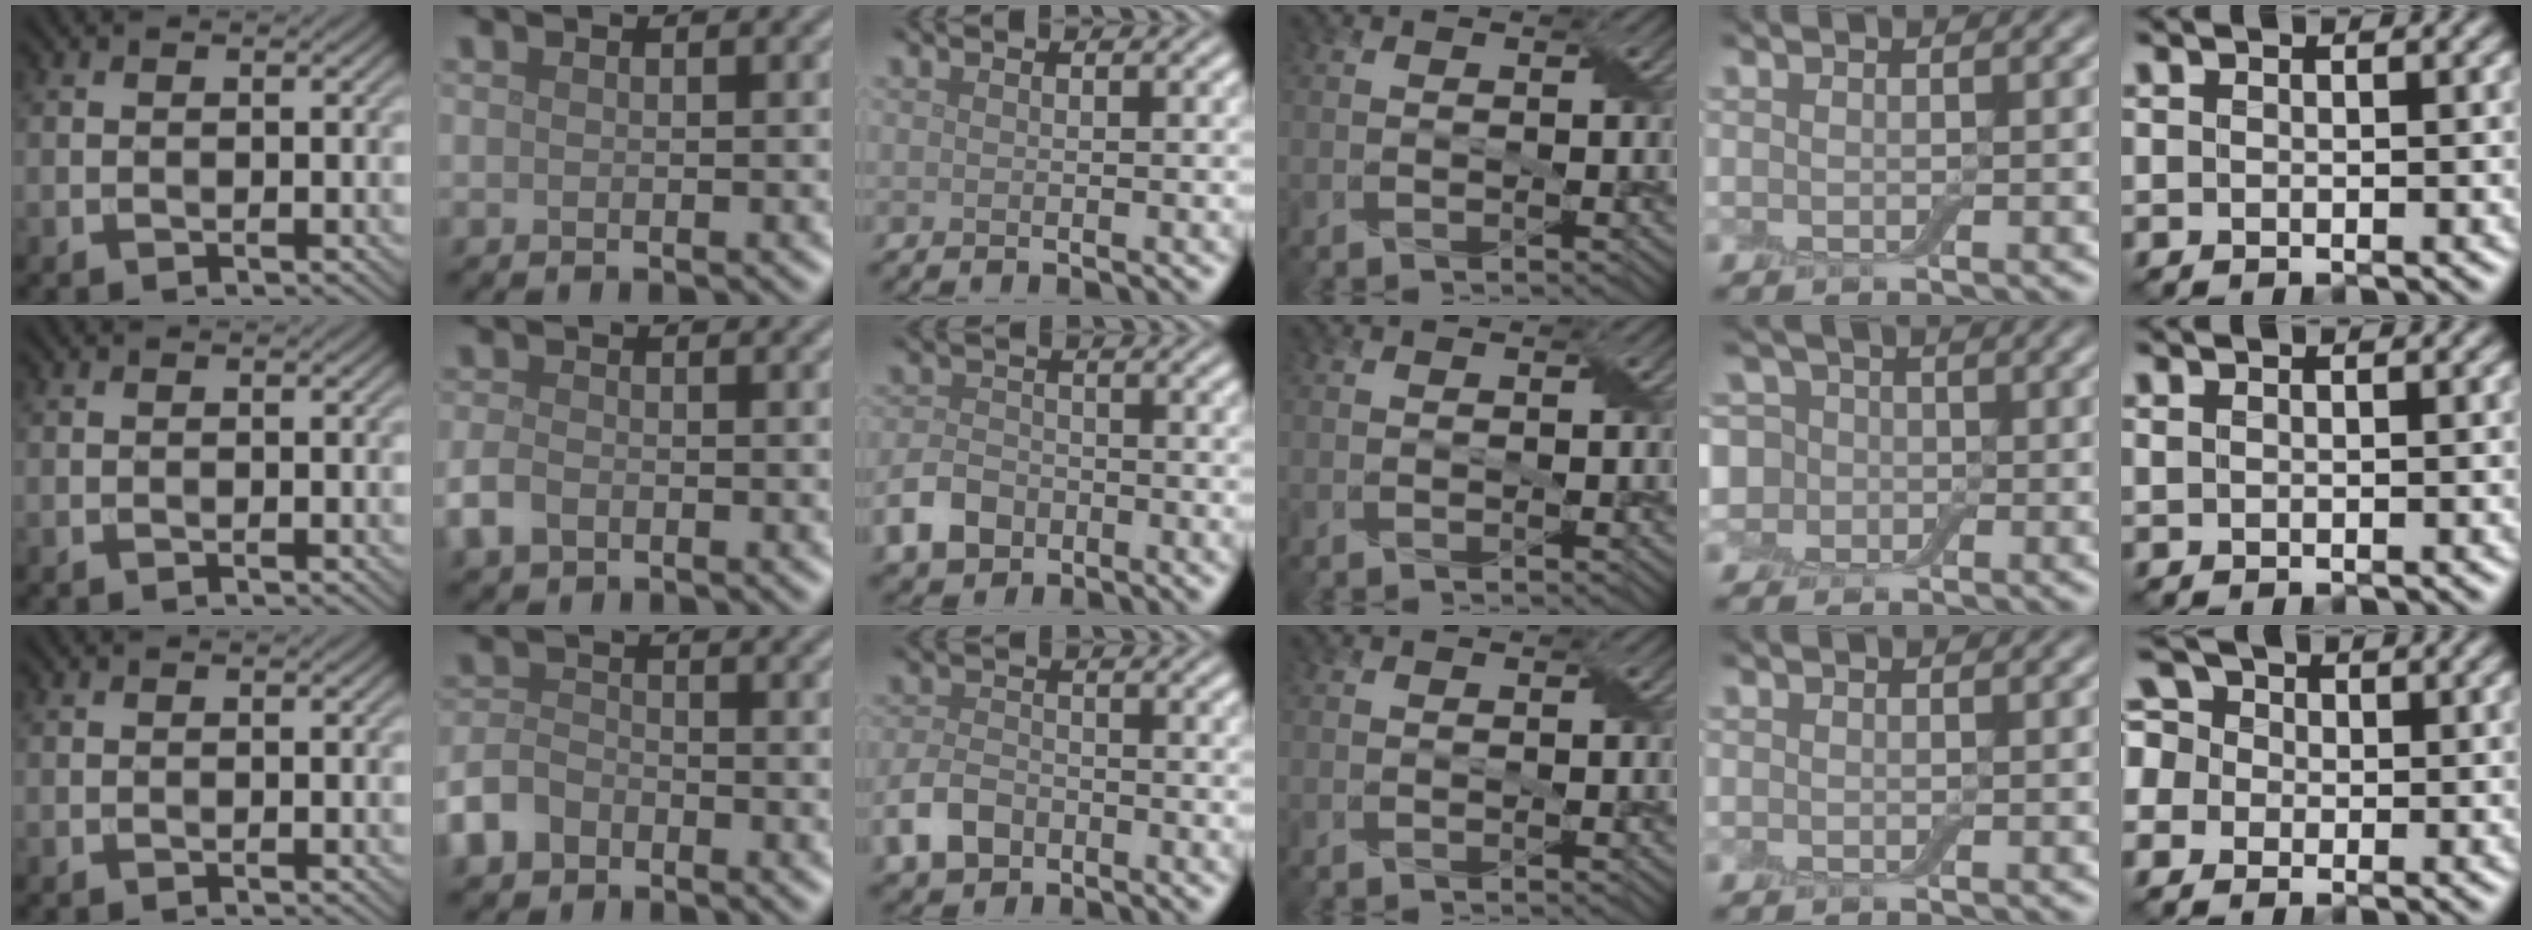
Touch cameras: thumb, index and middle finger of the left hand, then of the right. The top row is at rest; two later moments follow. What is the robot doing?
{"motion": "fold", "object": "aluminum foil"}